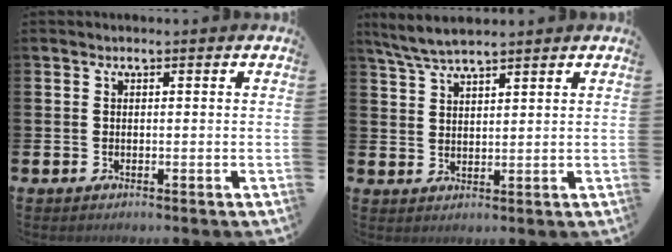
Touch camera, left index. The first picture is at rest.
{"total": 5.0, "force": [4.6, 0.5, 1.9], "torque": [-0.052, -0.011, 0.084]}